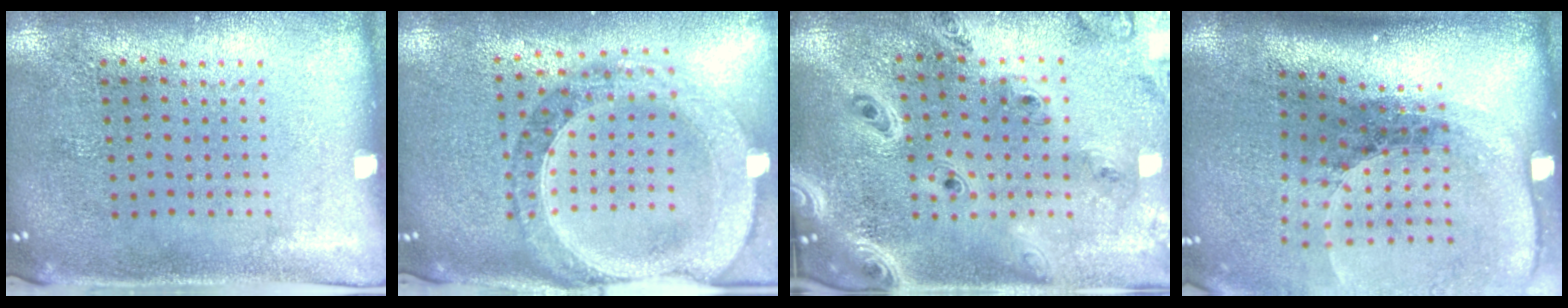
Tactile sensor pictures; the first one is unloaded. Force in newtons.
{"total": 1.6, "press": 1.5, "slide": 0.6}
{"total": 2.5, "press": 2.2, "slide": 1.2}
{"total": 2.6, "press": 1.8, "slide": 1.8}